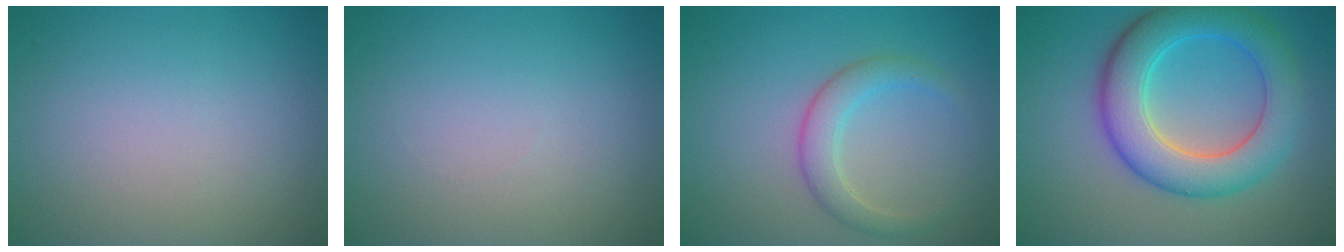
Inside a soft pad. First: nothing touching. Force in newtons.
{"total": 0.0}
{"total": 2.7, "press": 2.7, "slide": 0.2}
{"total": 7.7, "press": 7.7, "slide": 0.1}